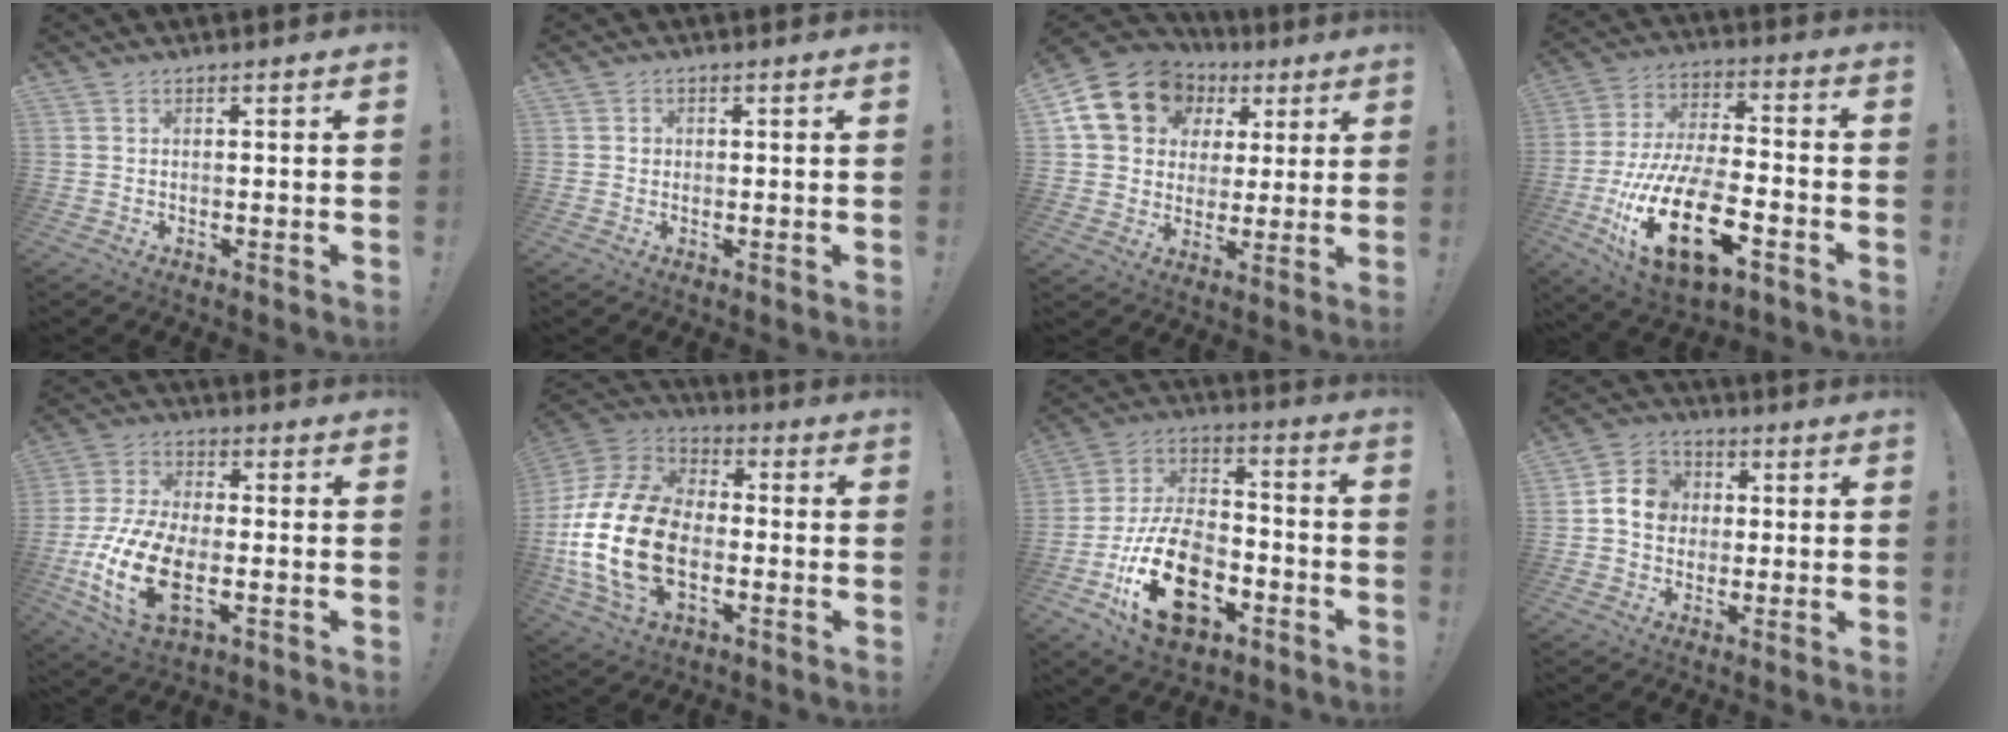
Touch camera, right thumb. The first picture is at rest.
{"total": 1.1, "force": [0.1, 1.1, 0.1], "torque": [0.003, 0.003, -0.001]}
{"total": 18.3, "force": [7.1, 14.6, 8.5], "torque": [-0.134, -0.020, 0.150]}
{"total": 24.2, "force": [-9.6, 10.9, 19.3], "torque": [-0.388, 0.047, -0.156]}
{"total": 17.2, "force": [-4.7, 9.3, 13.7], "torque": [-0.272, 0.012, -0.073]}
{"total": 24.7, "force": [-4.8, 15.9, 18.2], "torque": [-0.348, 0.038, -0.071]}
{"total": 22.9, "force": [-9.2, 13.9, 15.7], "torque": [-0.271, 0.061, -0.143]}
{"total": 8.6, "force": [0.9, 7.7, 3.7], "torque": [-0.046, 0.009, 0.021]}